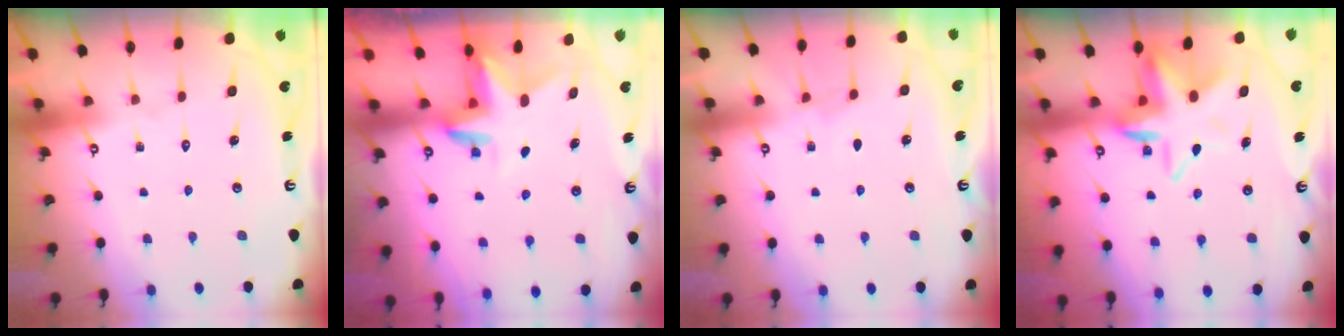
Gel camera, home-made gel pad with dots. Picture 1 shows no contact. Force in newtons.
{"total": 3.1, "press": 3.1, "slide": 0.2}
{"total": 2.3, "press": 2.3, "slide": 0.4}
{"total": 8.6, "press": 8.2, "slide": 2.6}